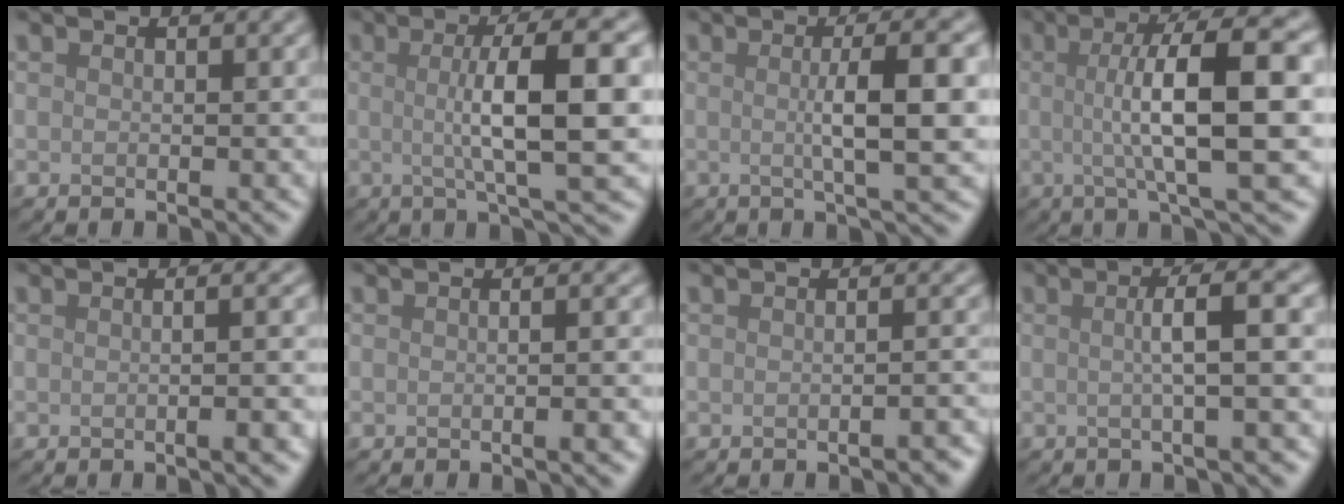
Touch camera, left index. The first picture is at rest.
{"total": 9.1, "force": [0.6, 2.1, 8.9], "torque": [-0.115, 0.008, 0.005]}
{"total": 6.3, "force": [0.3, 1.3, 6.1], "torque": [-0.089, 0.007, 0.000]}
{"total": 10.7, "force": [0.8, 2.5, 10.4], "torque": [-0.134, 0.011, 0.008]}
{"total": 3.7, "force": [-0.5, 1.4, 3.4], "torque": [-0.014, 0.014, -0.015]}
{"total": 3.1, "force": [-0.4, 1.2, 2.9], "torque": [-0.010, 0.012, -0.010]}
{"total": 1.8, "force": [-1.1, 0.5, 1.3], "torque": [-0.008, 0.004, -0.019]}
{"total": 4.3, "force": [0.2, 0.9, 4.2], "torque": [-0.058, 0.010, -0.003]}